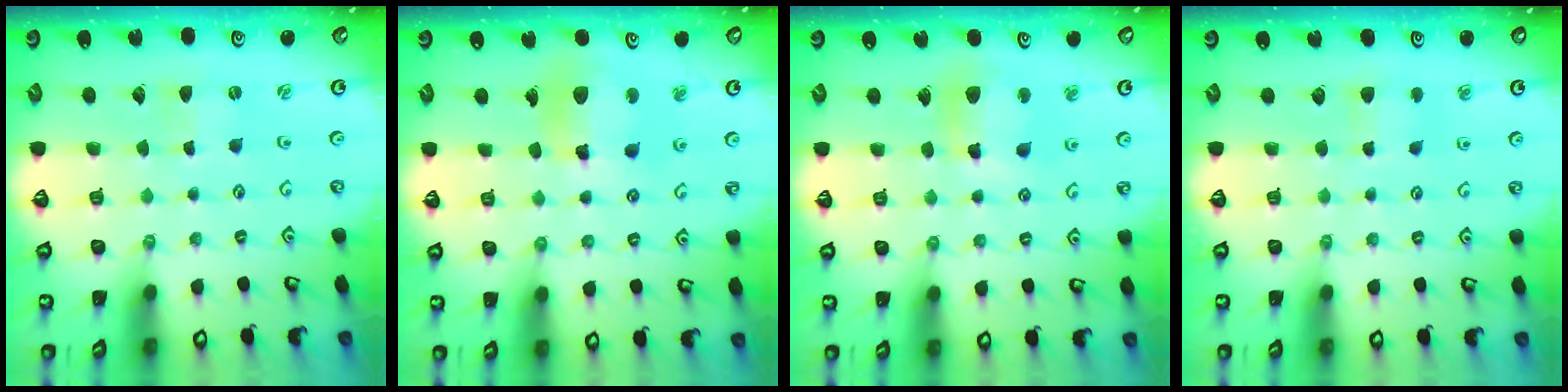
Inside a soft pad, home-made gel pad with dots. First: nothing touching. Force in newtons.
{"total": 11.5, "press": 11.4, "slide": 1.2}
{"total": 10.9, "press": 10.7, "slide": 1.9}
{"total": 3.6, "press": 3.6, "slide": 0.6}